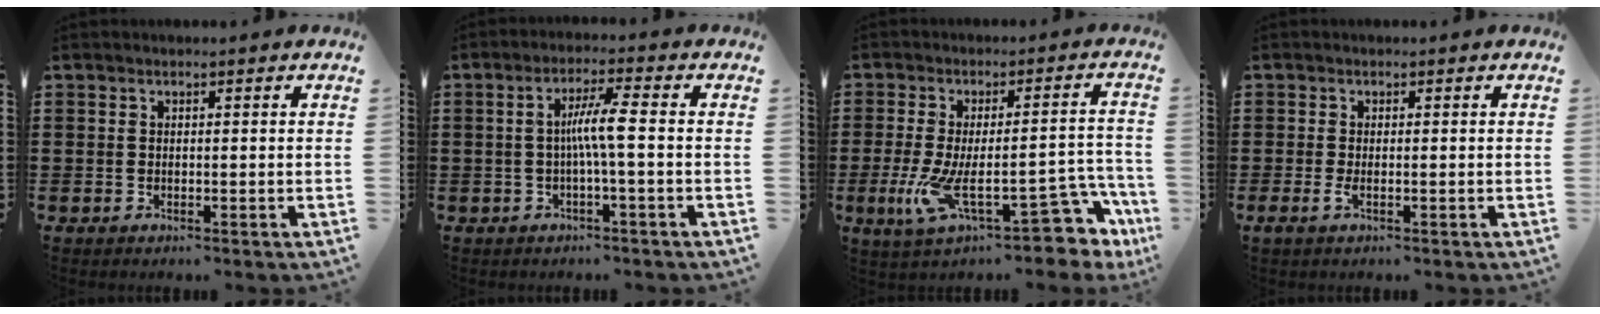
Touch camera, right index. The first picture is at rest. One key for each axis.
{"total": 5.2, "fx": -0.6, "fy": -0.1, "fz": 5.1, "tx": -0.095, "ty": -0.001, "tz": -0.016}
{"total": 14.4, "fx": -5.4, "fy": 5.4, "fz": 12.1, "tx": -0.204, "ty": 0.000, "tz": -0.090}
{"total": 1.3, "fx": -0.5, "fy": 0.3, "fz": 1.2, "tx": -0.030, "ty": -0.006, "tz": -0.010}